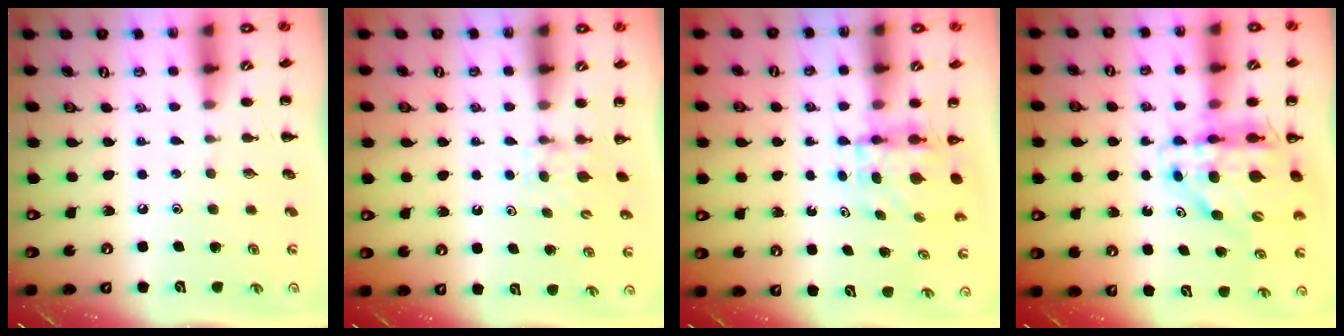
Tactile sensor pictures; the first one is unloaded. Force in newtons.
{"total": 3.9, "press": 3.5, "slide": 1.5}
{"total": 3.9, "press": 3.8, "slide": 0.3}
{"total": 10.9, "press": 10.3, "slide": 3.4}